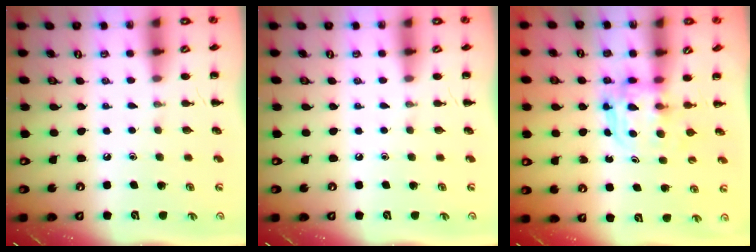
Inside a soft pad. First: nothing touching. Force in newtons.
{"total": 0.0}
{"total": 3.6, "press": 3.6, "slide": 0.2}